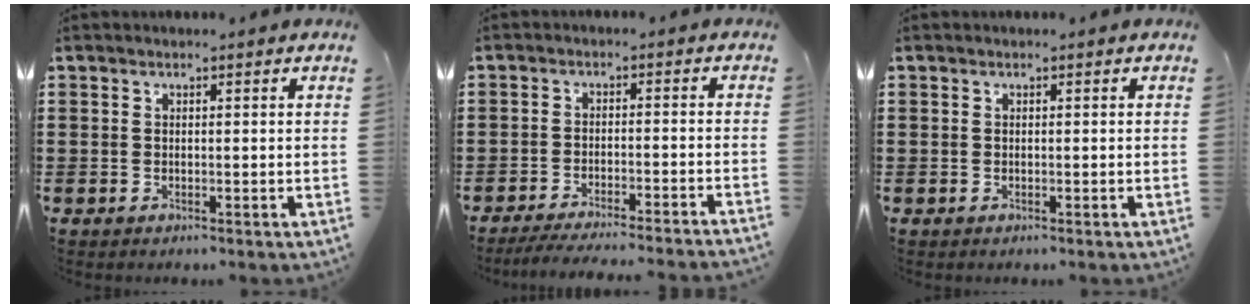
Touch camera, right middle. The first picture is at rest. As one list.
[{"total": 3.9, "force": [-3.7, -0.2, 1.3], "torque": [-0.020, -0.004, -0.073]}, {"total": 0.0}]